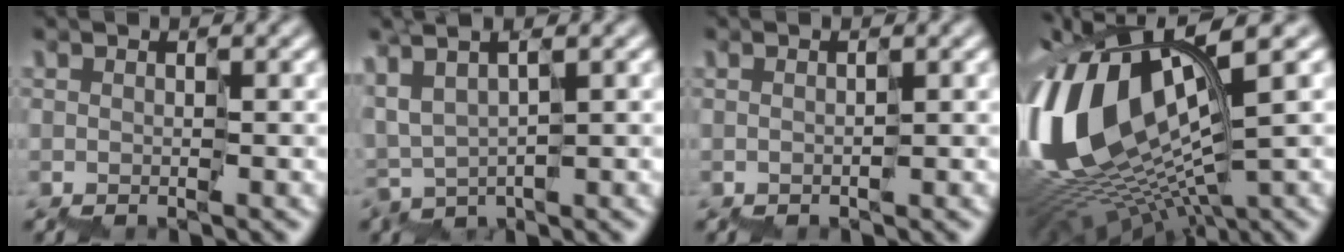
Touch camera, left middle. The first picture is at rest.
{"total": 2.9, "force": [2.0, 0.6, 1.9], "torque": [-0.058, 0.012, 0.043]}
{"total": 0.5, "force": [-0.3, -0.3, 0.3], "torque": [0.002, 0.003, 0.002]}
{"total": 13.6, "force": [2.9, 5.2, 12.3], "torque": [-0.277, 0.011, 0.071]}